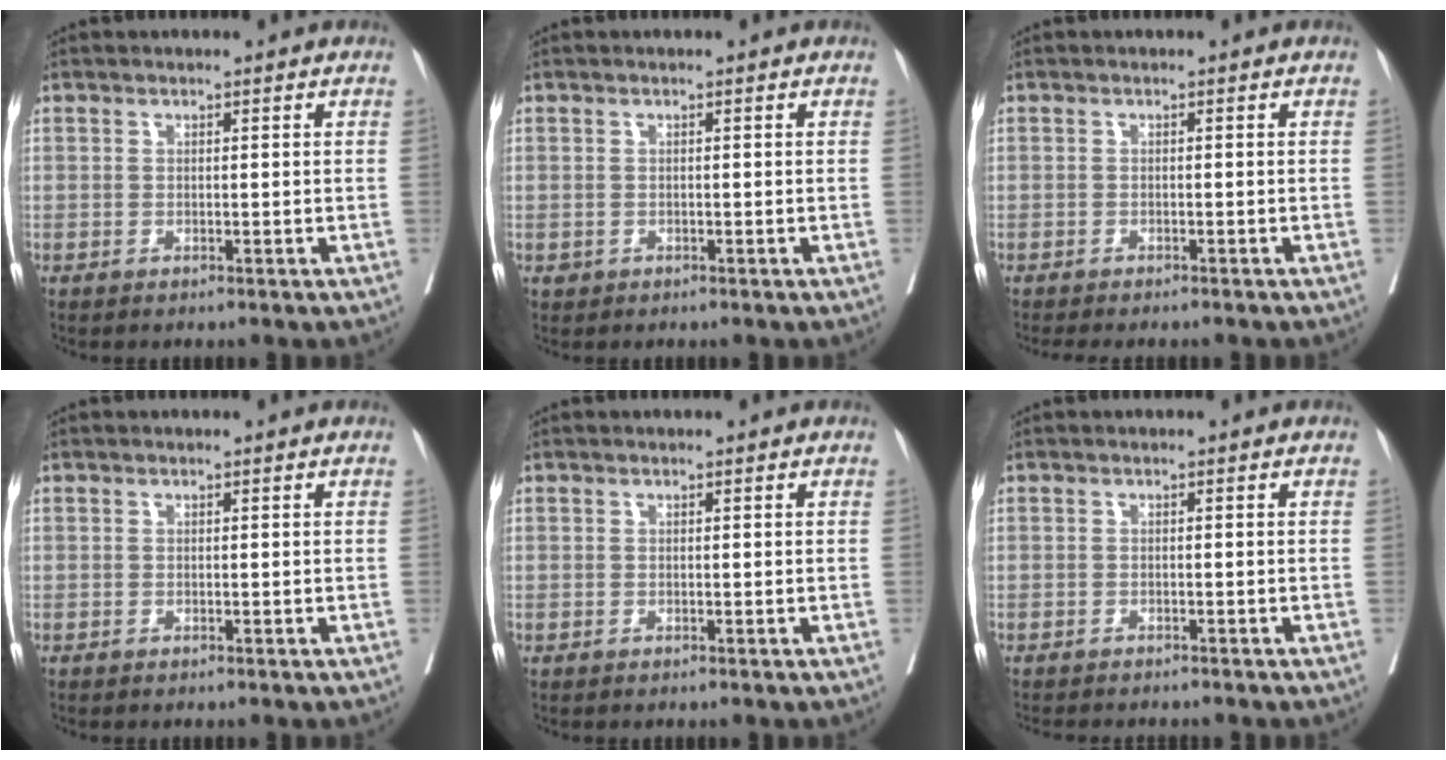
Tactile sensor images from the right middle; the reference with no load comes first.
{"total": 0.6, "force": [-0.2, 0.6, 0.1], "torque": [-0.003, 0.003, 0.000]}
{"total": 6.0, "force": [-5.3, 1.2, 2.5], "torque": [-0.022, -0.006, -0.071]}
{"total": 0.0}
{"total": 0.0}
{"total": 5.5, "force": [-5.0, 1.2, 2.1], "torque": [-0.024, -0.005, -0.066]}